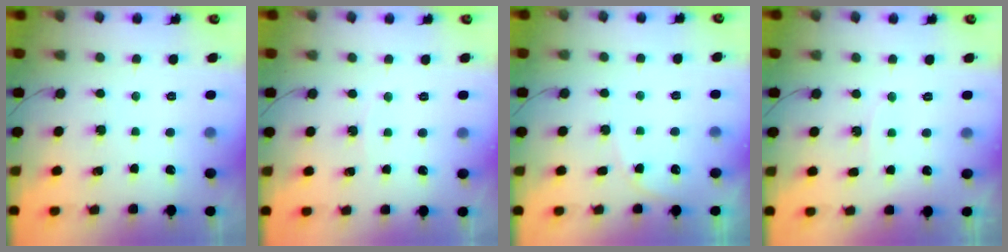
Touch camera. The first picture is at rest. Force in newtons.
{"total": 3.9, "press": 3.2, "slide": 2.2}
{"total": 4.1, "press": 4.1, "slide": 0.6}
{"total": 5.1, "press": 4.7, "slide": 2.1}